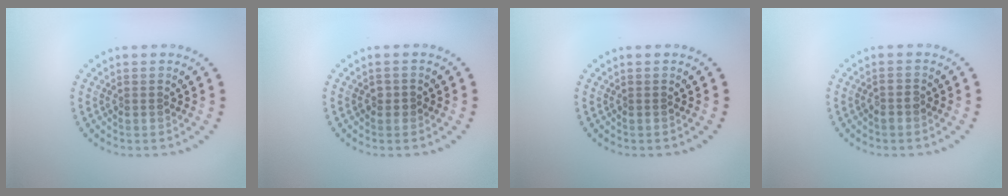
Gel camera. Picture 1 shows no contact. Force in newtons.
{"total": 0.8, "press": 0.8, "slide": 0.1}
{"total": 0.0}
{"total": 1.0, "press": 0.9, "slide": 0.5}